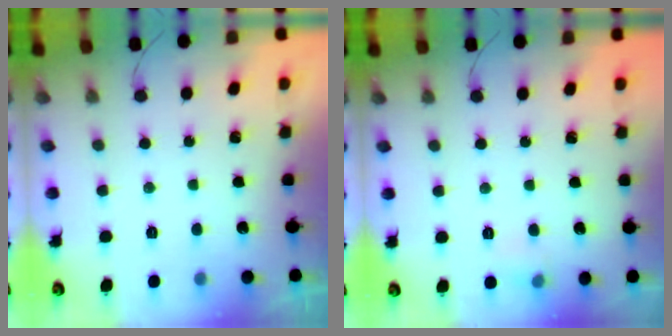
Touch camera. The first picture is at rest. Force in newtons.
{"total": 4.5, "press": 4.3, "slide": 1.3}